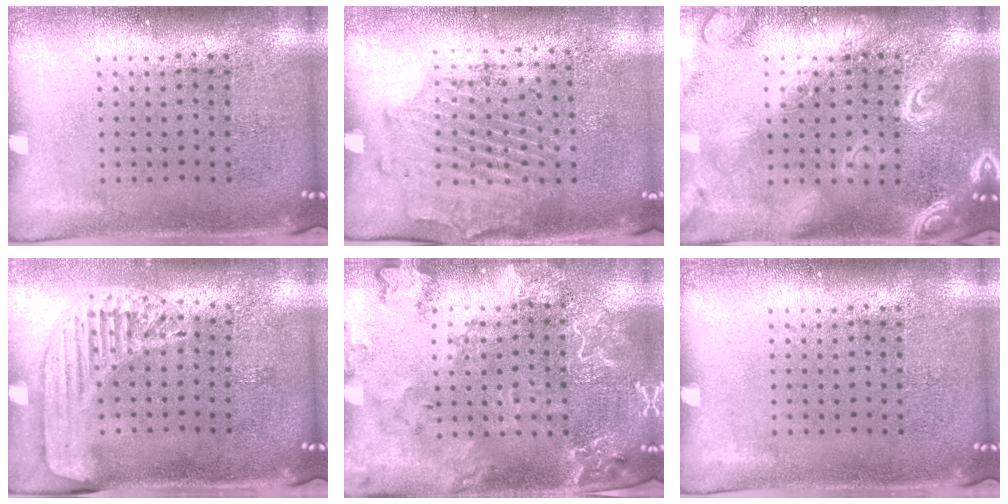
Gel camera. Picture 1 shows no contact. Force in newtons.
{"total": 1.7, "press": 1.3, "slide": 1.1}
{"total": 3.7, "press": 3.7, "slide": 0.5}
{"total": 1.6, "press": 1.6, "slide": 0.4}
{"total": 2.4, "press": 2.3, "slide": 0.6}
{"total": 0.0}